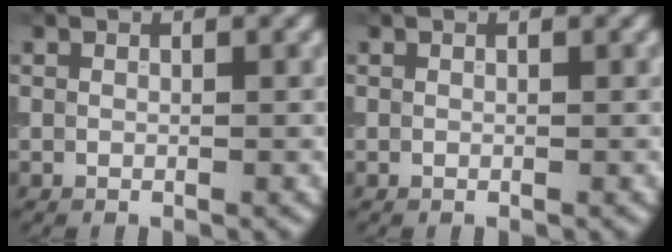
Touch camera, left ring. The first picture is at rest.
{"total": 0.0}